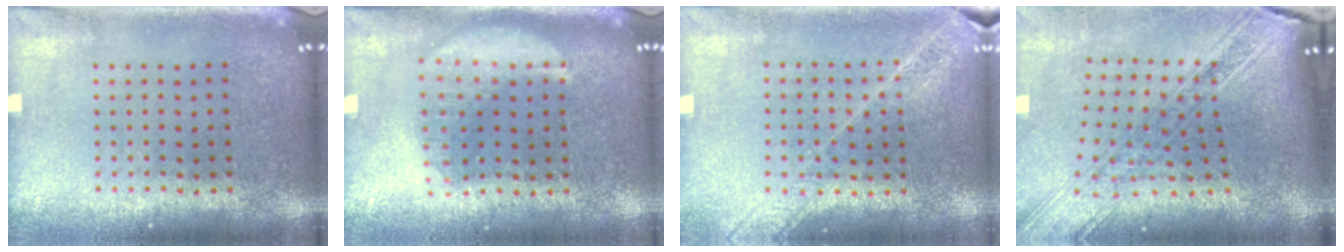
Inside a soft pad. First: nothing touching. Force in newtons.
{"total": 2.8, "press": 2.8, "slide": 0.3}
{"total": 1.6, "press": 1.5, "slide": 0.6}
{"total": 2.4, "press": 2.0, "slide": 1.3}